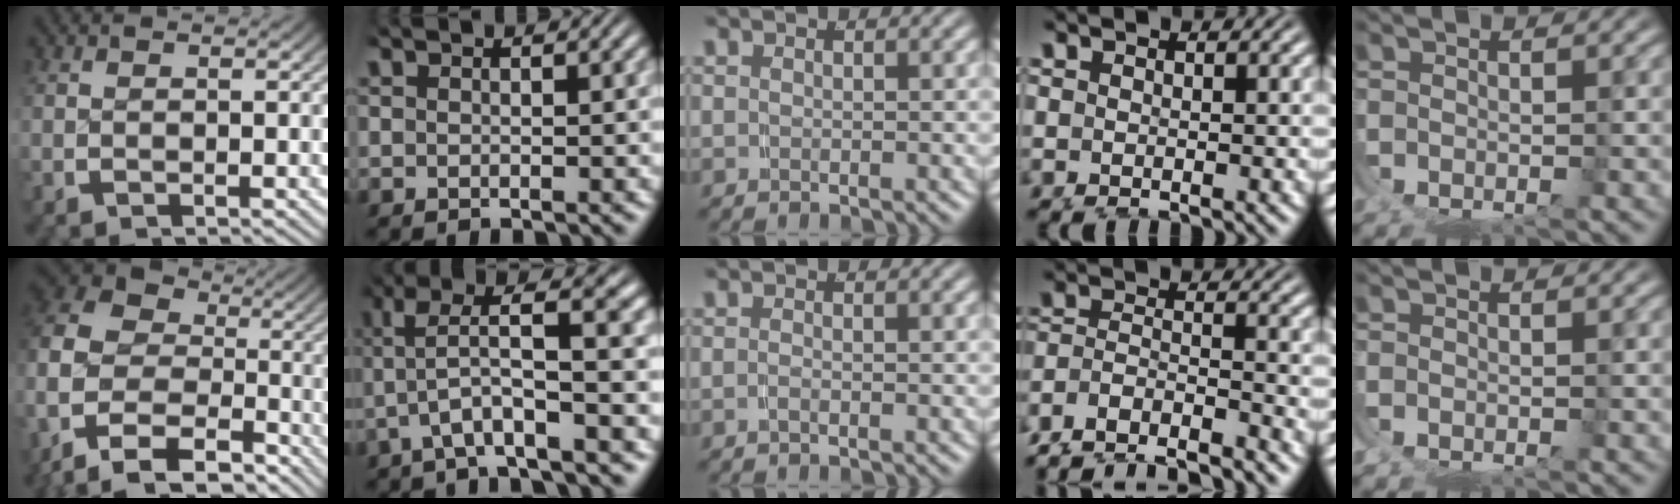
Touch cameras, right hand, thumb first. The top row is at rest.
{"thumb": {"total": 16.2, "force": [-5.1, 11.9, 9.7], "torque": [-0.223, -0.060, -0.067]}, "index": {"total": 6.5, "force": [1.1, 2.2, 6.1], "torque": [-0.098, 0.013, 0.012]}, "middle": {"total": 0.5, "force": [-0.5, -0.1, 0.2], "torque": [-0.002, 0.001, -0.014]}, "ring": {"total": 10.3, "force": [-7.2, 6.6, 3.3], "torque": [-0.082, -0.043, -0.120]}, "little": {"total": 1.5, "force": [-0.3, 1.4, 0.5], "torque": [-0.020, -0.001, -0.008]}}